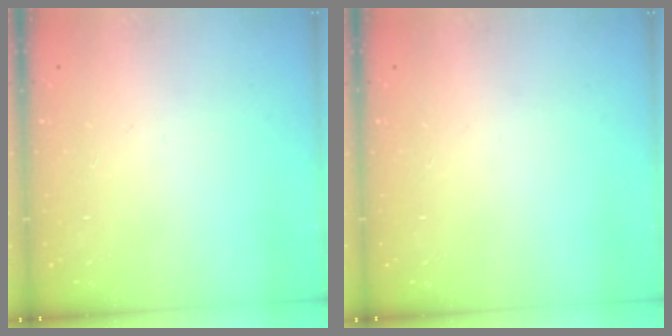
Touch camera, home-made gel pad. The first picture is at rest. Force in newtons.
{"total": 0.0}